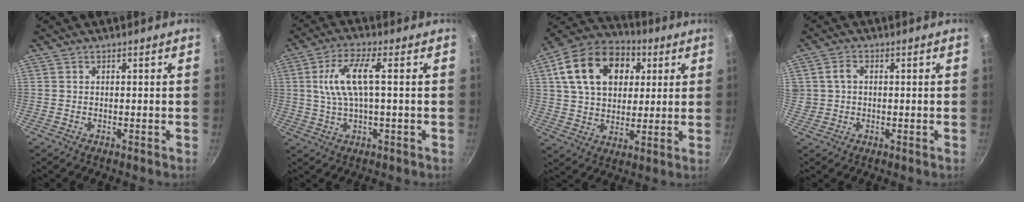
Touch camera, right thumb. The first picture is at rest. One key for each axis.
{"total": 9.2, "fx": 1.1, "fy": 2.8, "fz": 8.7, "tx": -0.182, "ty": 0.013, "tz": 0.023}
{"total": 21.2, "fx": 6.5, "fy": 14.7, "fz": 13.8, "tx": -0.219, "ty": 0.008, "tz": 0.103}
{"total": 2.7, "fx": 0.0, "fy": 2.3, "fz": 1.4, "tx": -0.015, "ty": 0.012, "tz": 0.001}